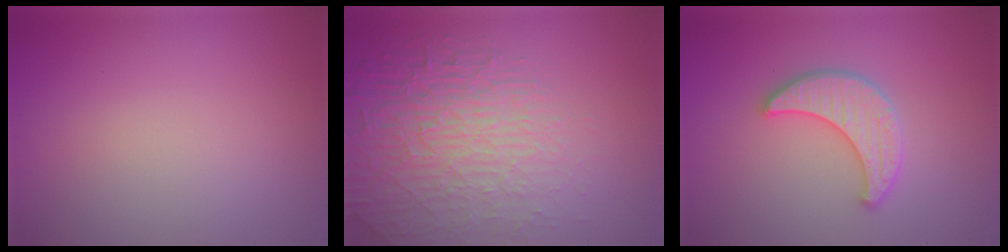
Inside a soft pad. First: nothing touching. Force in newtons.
{"total": 6.2, "press": 5.1, "slide": 3.5}
{"total": 3.7, "press": 3.6, "slide": 0.8}